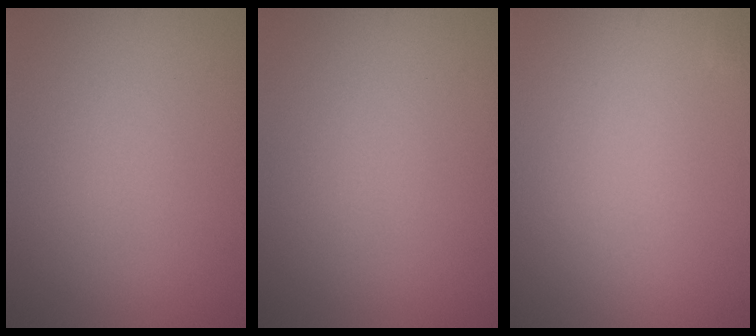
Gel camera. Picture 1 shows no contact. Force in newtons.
{"total": 0.0}
{"total": 0.0}